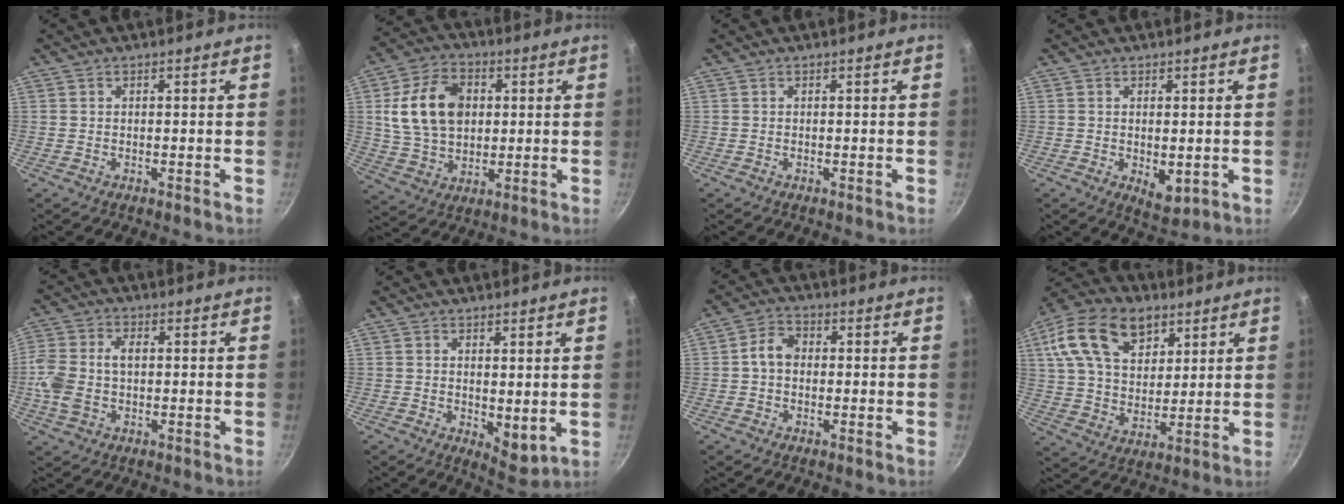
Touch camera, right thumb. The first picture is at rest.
{"total": 15.0, "force": [2.6, 10.8, 10.1], "torque": [-0.163, 0.005, 0.046]}
{"total": 0.0}
{"total": 4.7, "force": [-0.4, 2.5, 4.0], "torque": [-0.056, -0.014, 0.000]}
{"total": 8.8, "force": [-0.1, 5.7, 6.7], "torque": [-0.145, 0.013, -0.011]}
{"total": 5.2, "force": [1.2, 2.6, 4.3], "torque": [-0.053, -0.025, 0.022]}
{"total": 4.5, "force": [-0.1, 3.6, 2.8], "torque": [-0.036, 0.015, -0.013]}
{"total": 19.2, "force": [8.8, 12.2, 11.9], "torque": [-0.190, -0.012, 0.148]}